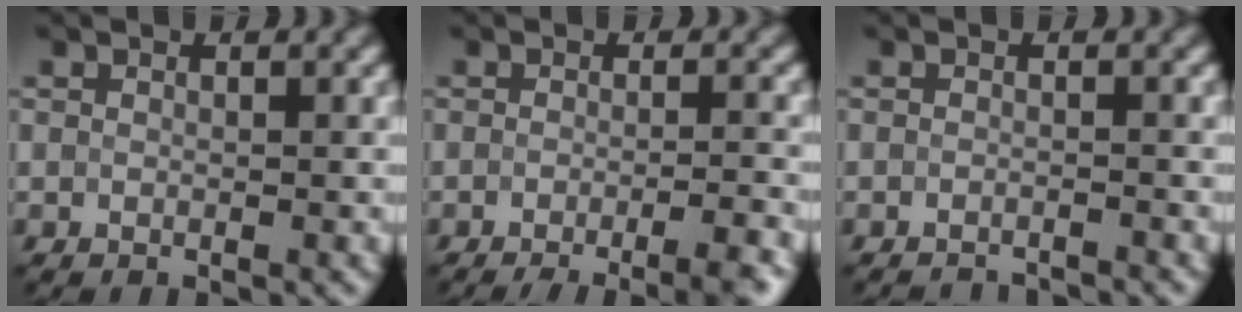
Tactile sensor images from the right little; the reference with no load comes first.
{"total": 6.3, "force": [-4.5, 1.7, 4.1], "torque": [-0.038, 0.002, -0.048]}
{"total": 2.3, "force": [-2.3, -0.1, 0.2], "torque": [0.000, -0.006, -0.030]}